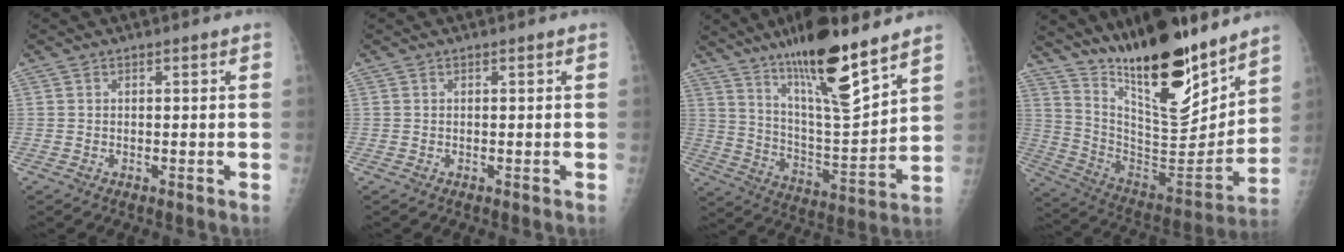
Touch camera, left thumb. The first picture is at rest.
{"total": 0.0}
{"total": 19.2, "force": [13.3, 3.1, 13.5], "torque": [-0.207, -0.077, 0.233]}
{"total": 24.8, "force": [18.5, 7.0, 14.9], "torque": [-0.207, -0.101, 0.315]}